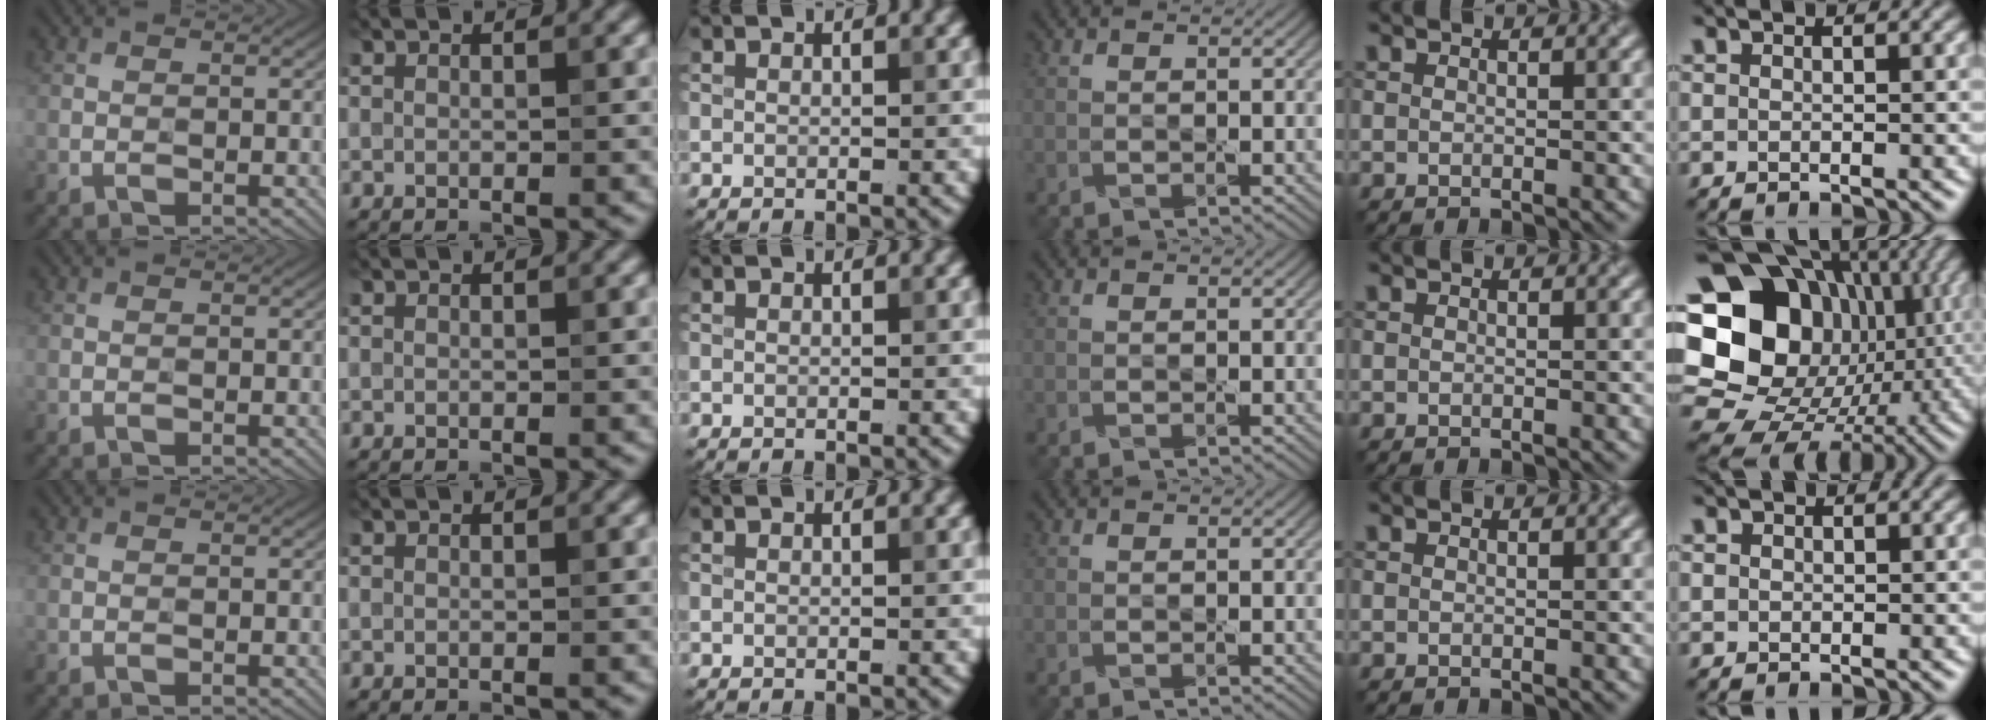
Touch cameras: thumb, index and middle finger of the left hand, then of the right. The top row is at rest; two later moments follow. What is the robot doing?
{"motion": "press", "object": "button"}